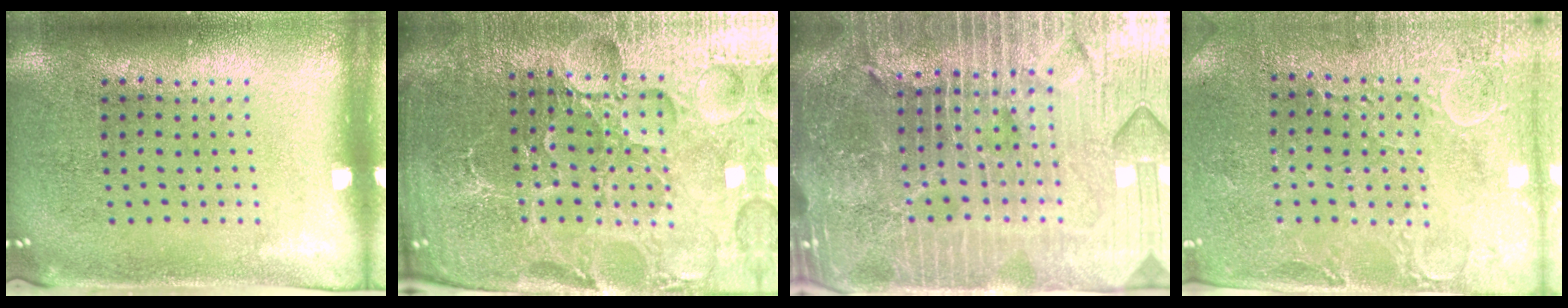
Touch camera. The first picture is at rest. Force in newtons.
{"total": 5.7, "press": 5.3, "slide": 2.2}
{"total": 6.5, "press": 5.7, "slide": 3.1}
{"total": 2.8, "press": 2.8, "slide": 0.5}